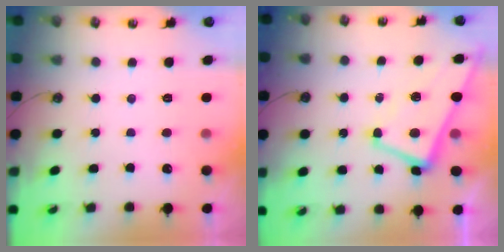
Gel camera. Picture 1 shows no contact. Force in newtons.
{"total": 1.3, "press": 1.1, "slide": 0.7}